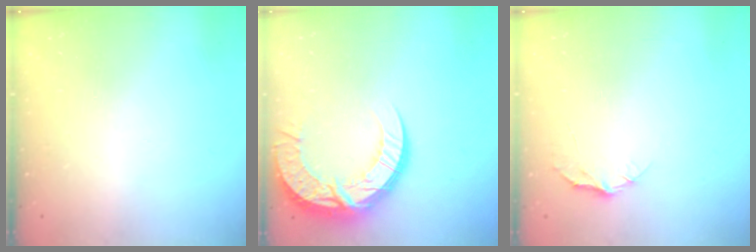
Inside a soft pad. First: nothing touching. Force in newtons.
{"total": 16.6, "press": 16.5, "slide": 1.4}
{"total": 5.0, "press": 5.0, "slide": 0.6}